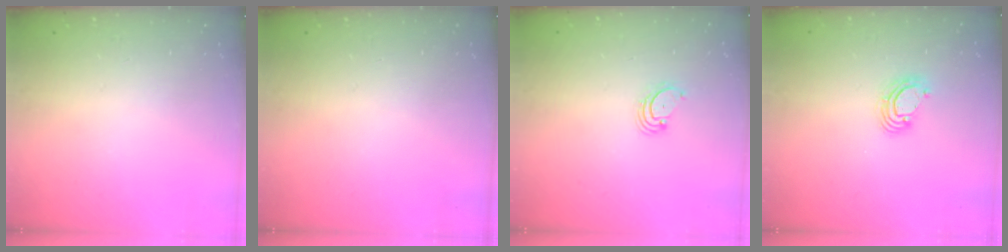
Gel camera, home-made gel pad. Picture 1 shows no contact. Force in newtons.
{"total": 0.0}
{"total": 2.7, "press": 2.7, "slide": 0.3}
{"total": 6.1, "press": 6.1, "slide": 0.5}